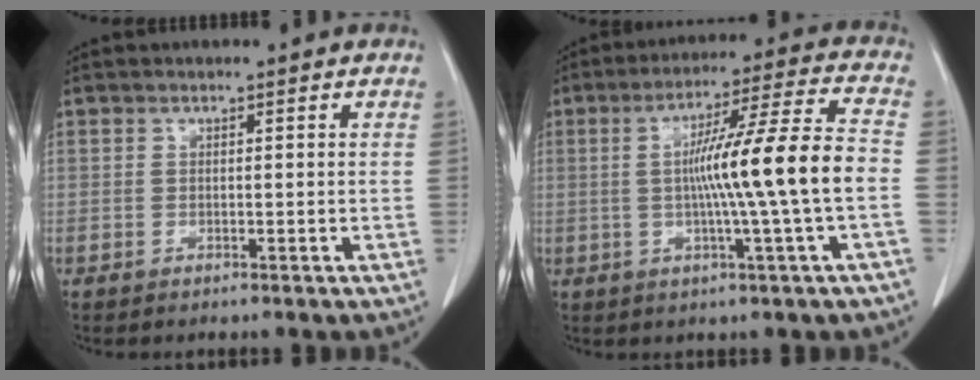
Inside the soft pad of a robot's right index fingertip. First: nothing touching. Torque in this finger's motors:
{"motor_torque": [1.57, -0.12, 0.54, 0.18]}